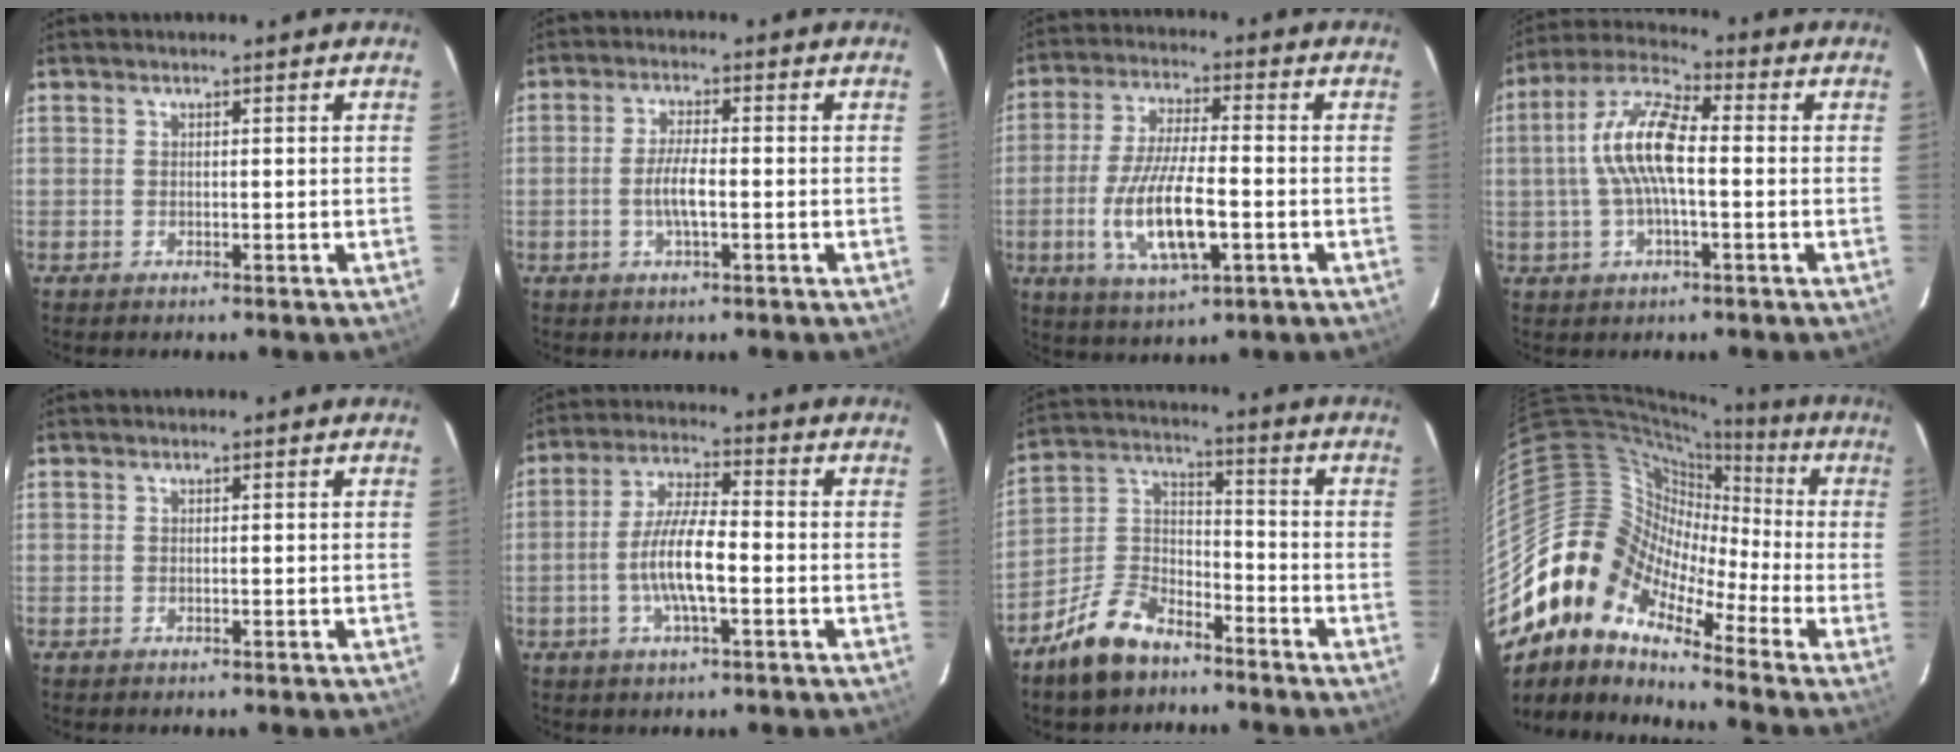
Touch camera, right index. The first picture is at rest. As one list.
[{"total": 4.5, "force": [-1.2, 0.9, 4.3], "torque": [-0.083, -0.002, -0.021]}, {"total": 13.4, "force": [-3.7, 3.9, 12.3], "torque": [-0.248, -0.015, -0.063]}, {"total": 11.5, "force": [-0.1, 3.9, 10.9], "torque": [-0.218, 0.018, -0.007]}, {"total": 0.0}, {"total": 9.2, "force": [-2.4, 2.1, 8.6], "torque": [-0.170, 0.001, -0.045]}, {"total": 11.5, "force": [-8.1, 5.8, 5.8], "torque": [-0.135, 0.024, -0.150]}, {"total": 10.9, "force": [-6.8, 7.4, 4.3], "torque": [-0.066, 0.028, -0.162]}]